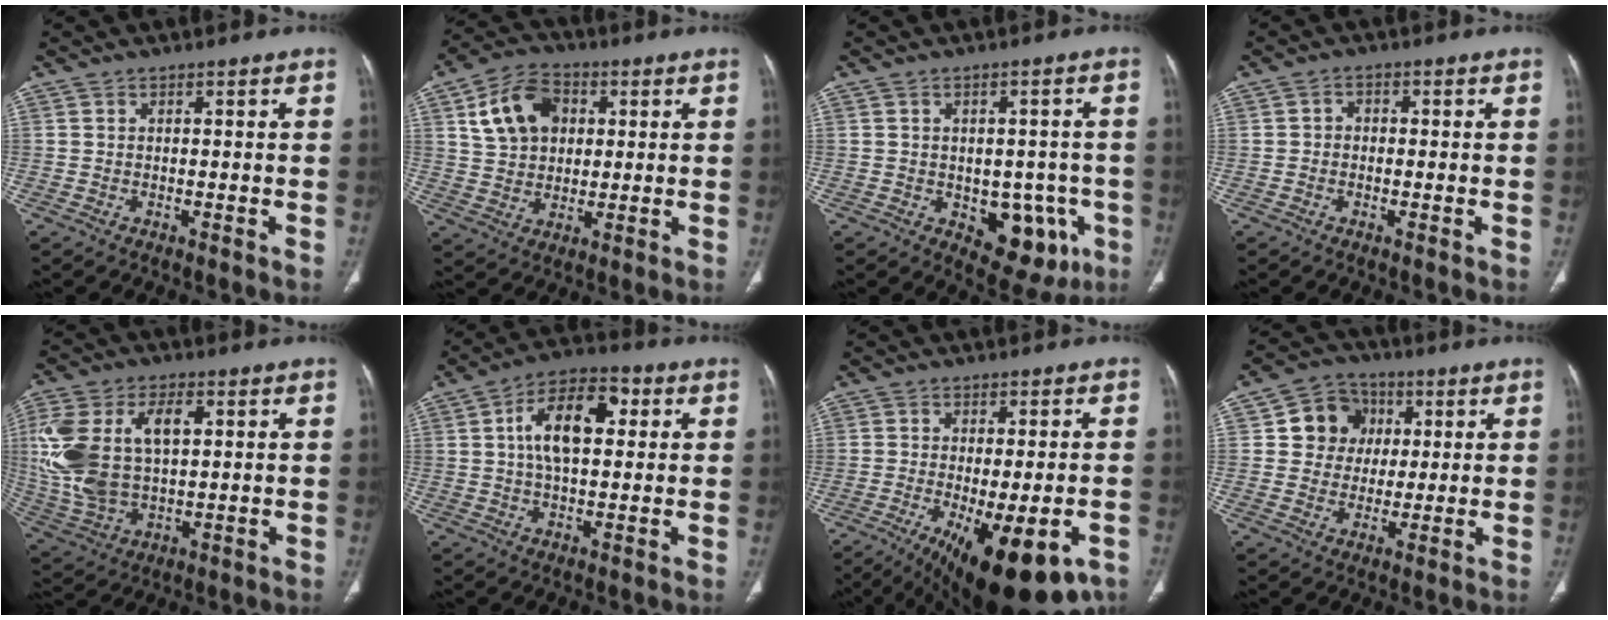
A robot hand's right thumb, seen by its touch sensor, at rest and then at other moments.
{"total": 12.1, "force": [3.6, 8.8, 7.5], "torque": [-0.113, 0.007, 0.062]}
{"total": 10.7, "force": [-3.2, 6.9, 7.6], "torque": [-0.047, 0.010, -0.026]}
{"total": 1.7, "force": [-0.3, 1.4, 0.8], "torque": [-0.003, 0.008, -0.011]}
{"total": 19.5, "force": [3.3, 11.3, 15.6], "torque": [-0.335, 0.004, 0.068]}
{"total": 12.4, "force": [2.5, 6.5, 10.2], "torque": [-0.169, 0.019, 0.035]}
{"total": 18.7, "force": [-9.3, 7.1, 14.6], "torque": [-0.178, -0.008, -0.122]}
{"total": 9.6, "force": [2.2, 8.7, 3.2], "torque": [-0.008, 0.002, 0.031]}